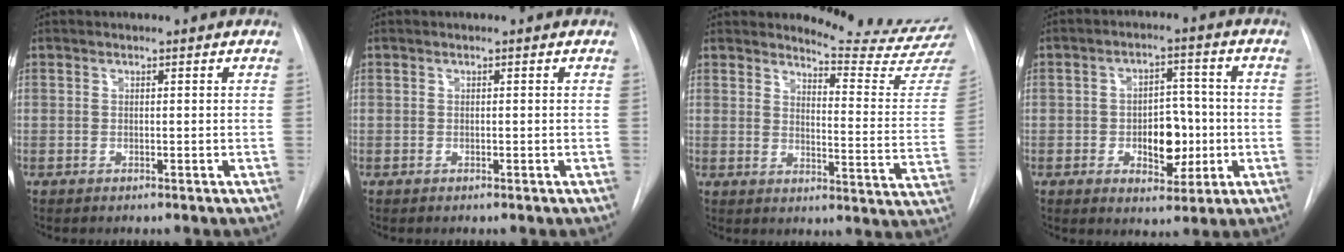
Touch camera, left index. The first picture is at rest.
{"total": 0.0}
{"total": 13.0, "force": [12.8, -1.8, 1.4], "torque": [-0.014, -0.141, 0.142]}
{"total": 7.7, "force": [-2.3, 4.3, 6.0], "torque": [-0.083, 0.009, -0.025]}